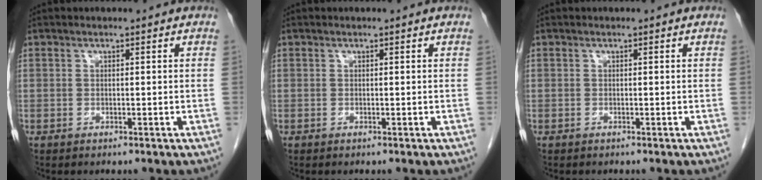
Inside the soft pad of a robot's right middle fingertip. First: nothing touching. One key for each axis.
{"total": 0.0}
{"total": 0.0}